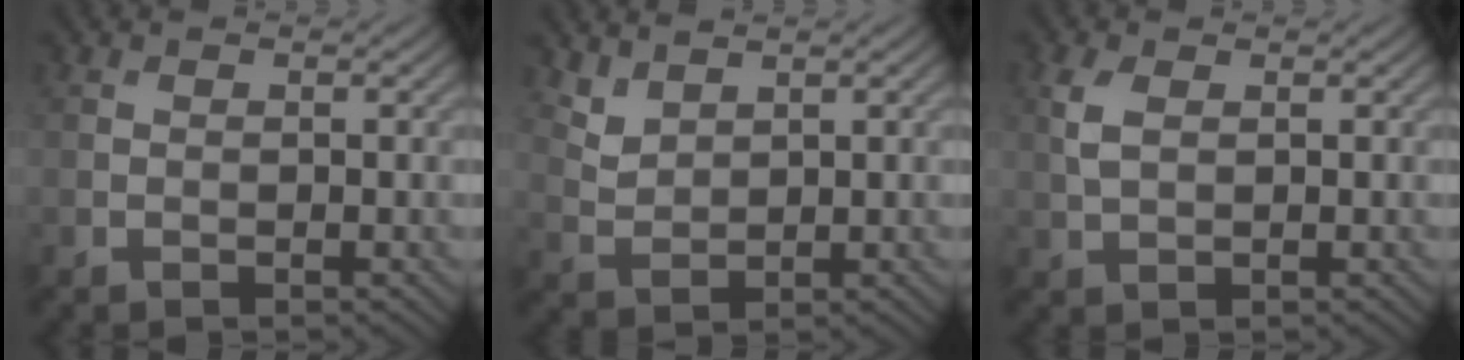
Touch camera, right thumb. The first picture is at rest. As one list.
[{"total": 3.1, "force": [2.5, 1.2, 1.2], "torque": [-0.038, -0.004, 0.064]}, {"total": 2.8, "force": [0.9, 1.6, 2.2], "torque": [-0.061, 0.003, 0.018]}]